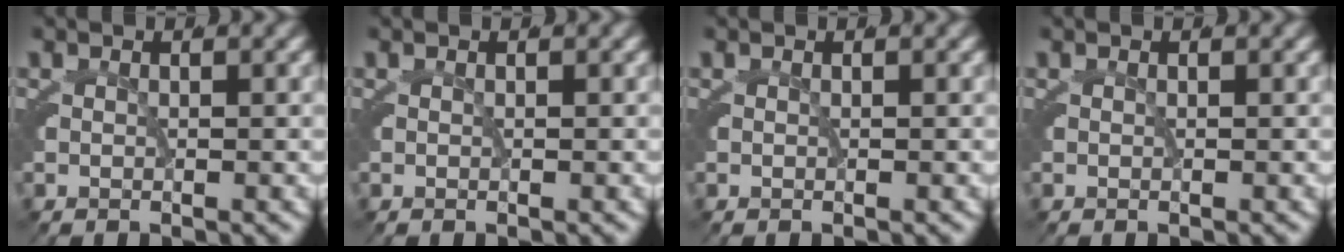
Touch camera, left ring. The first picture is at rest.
{"total": 0.0}
{"total": 0.0}
{"total": 0.0}